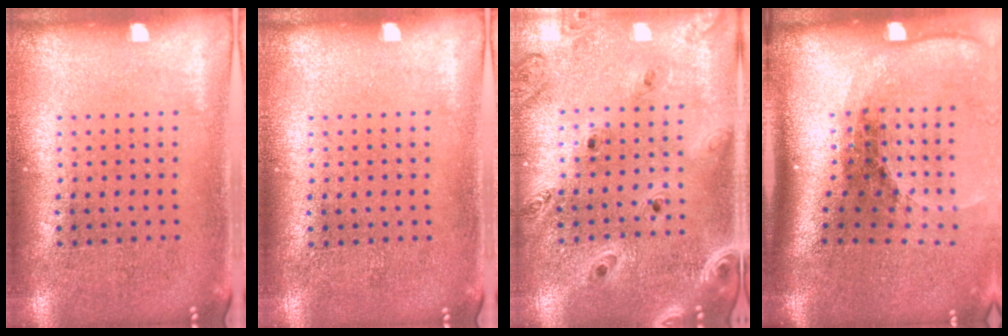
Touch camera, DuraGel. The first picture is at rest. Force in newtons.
{"total": 0.0}
{"total": 1.2, "press": 1.2, "slide": 0.2}
{"total": 2.6, "press": 1.8, "slide": 1.8}